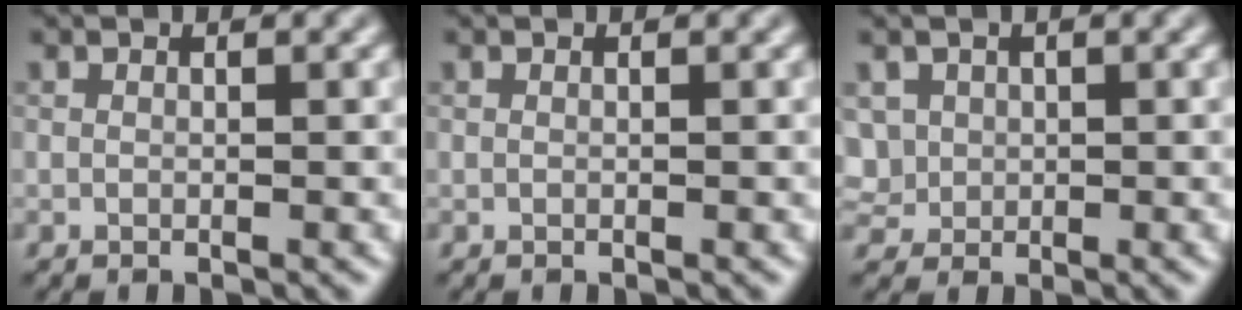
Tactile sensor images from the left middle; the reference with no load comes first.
{"total": 0.0}
{"total": 2.2, "force": [0.6, 2.0, 0.6], "torque": [-0.024, 0.004, 0.024]}